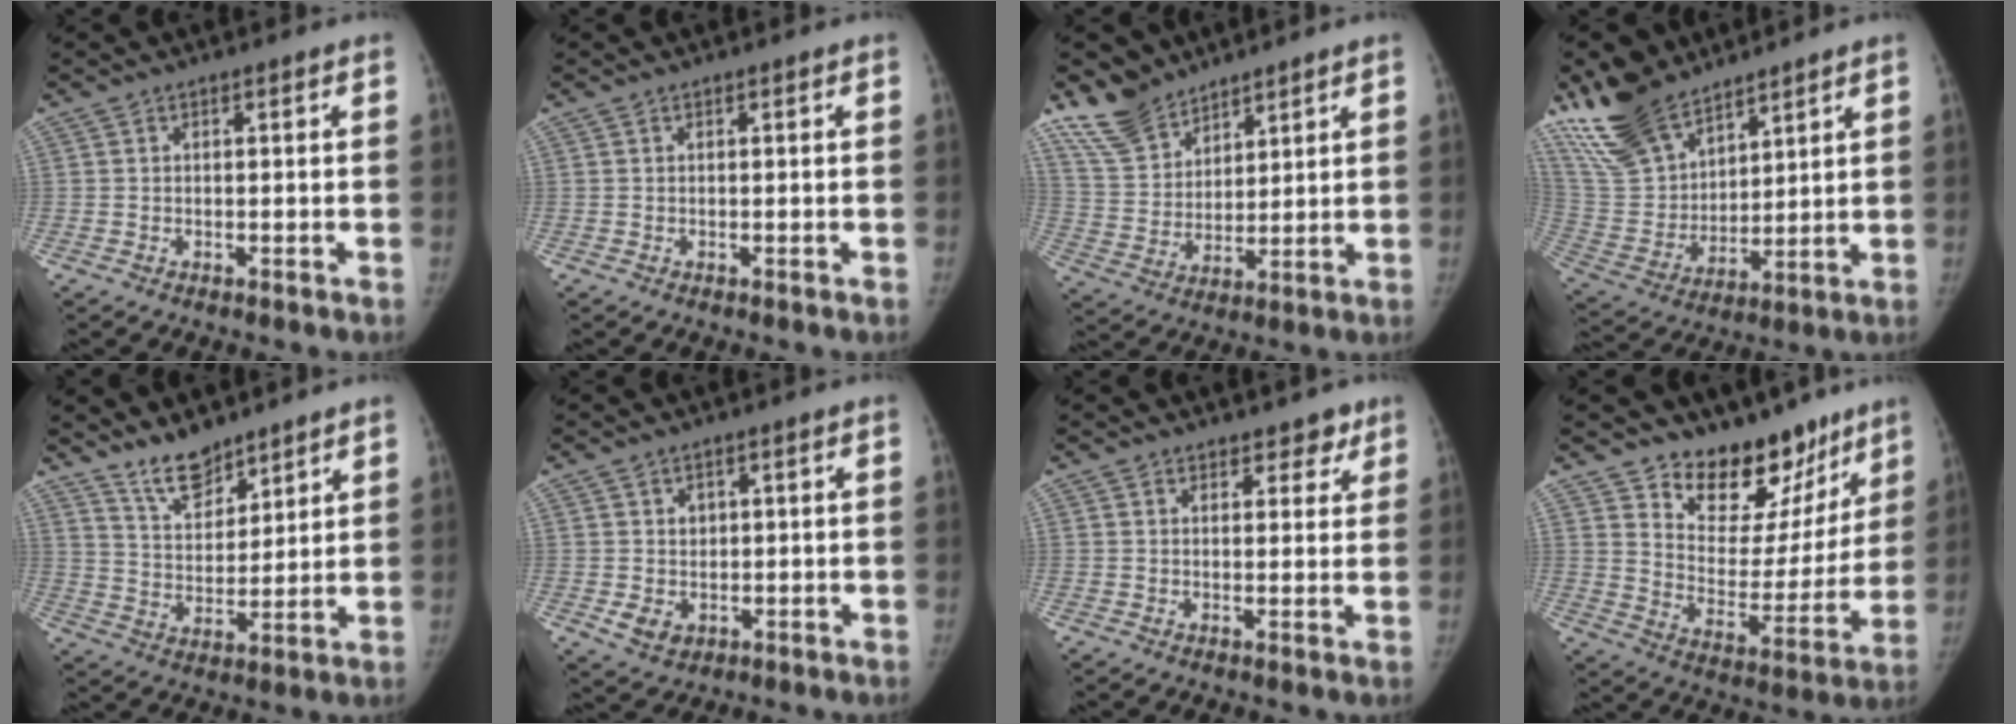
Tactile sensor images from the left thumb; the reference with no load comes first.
{"total": 0.0}
{"total": 10.3, "force": [8.6, 5.1, 2.6], "torque": [-0.038, -0.043, 0.183]}
{"total": 17.6, "force": [13.6, 8.3, 7.5], "torque": [-0.116, -0.054, 0.275]}
{"total": 8.5, "force": [7.1, 3.4, 3.1], "torque": [-0.032, -0.055, 0.138]}
{"total": 4.8, "force": [0.1, 4.2, 2.4], "torque": [-0.020, -0.004, 0.015]}
{"total": 3.6, "force": [2.7, 2.2, 1.0], "torque": [0.019, -0.013, 0.034]}
{"total": 17.5, "force": [13.3, 9.5, 6.1], "torque": [-0.015, -0.099, 0.203]}